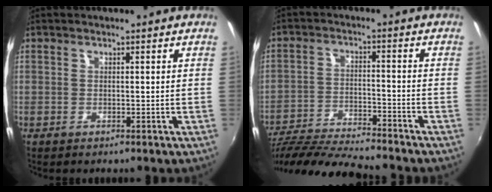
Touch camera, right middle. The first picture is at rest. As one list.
[{"total": 15.9, "force": [-14.3, 0.9, 6.9], "torque": [-0.144, -0.029, -0.247]}]